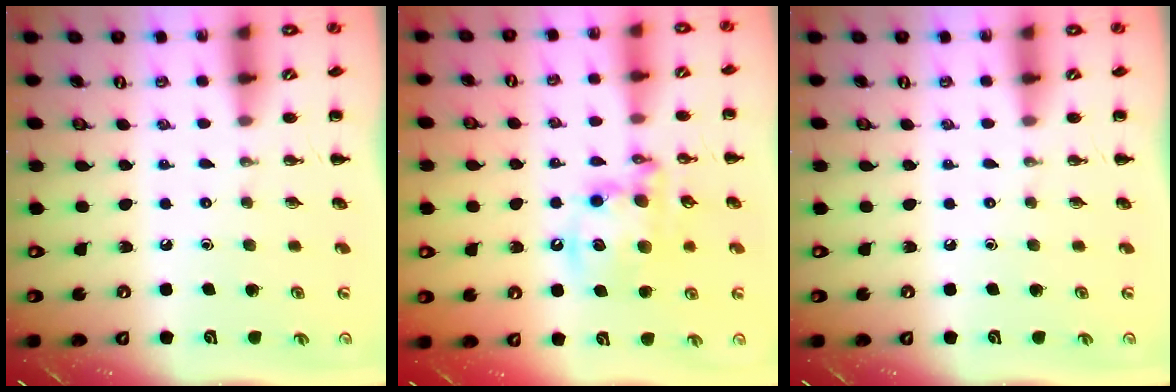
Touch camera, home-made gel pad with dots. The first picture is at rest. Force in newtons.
{"total": 13.0, "press": 12.6, "slide": 3.0}
{"total": 0.0}